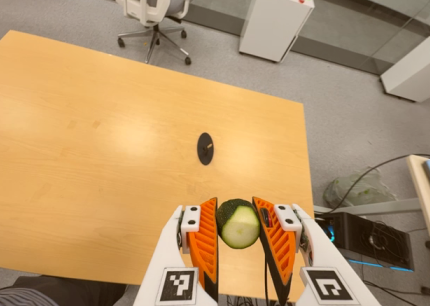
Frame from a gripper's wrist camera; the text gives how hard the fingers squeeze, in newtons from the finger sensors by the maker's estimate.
{"total": 9.5, "left": 8.7, "right": 10.3}